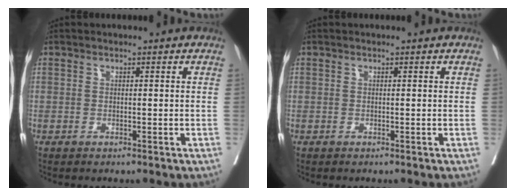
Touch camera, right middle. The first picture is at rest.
{"total": 0.0}